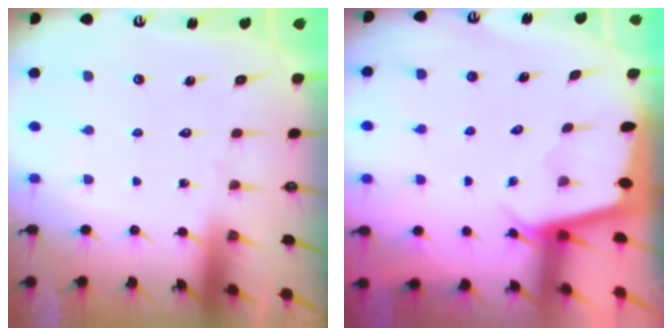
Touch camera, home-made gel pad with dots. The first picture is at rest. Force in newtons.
{"total": 1.9, "press": 1.9, "slide": 0.1}